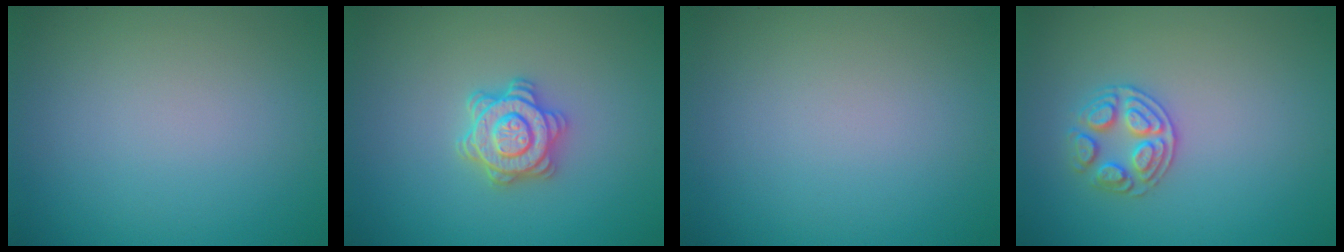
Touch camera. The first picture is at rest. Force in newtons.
{"total": 3.6, "press": 3.3, "slide": 1.4}
{"total": 0.0}
{"total": 2.5, "press": 2.4, "slide": 0.6}